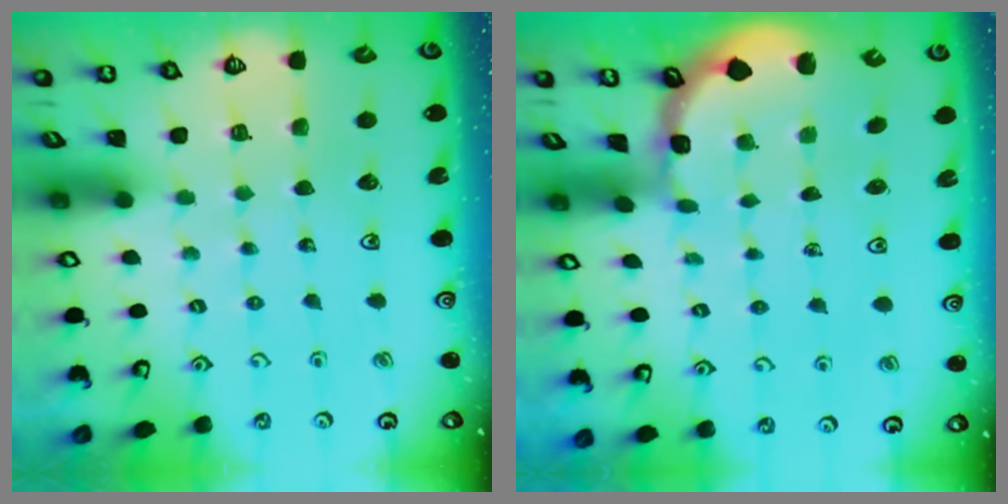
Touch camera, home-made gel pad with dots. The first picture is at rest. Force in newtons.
{"total": 1.1, "press": 1.1, "slide": 0.1}